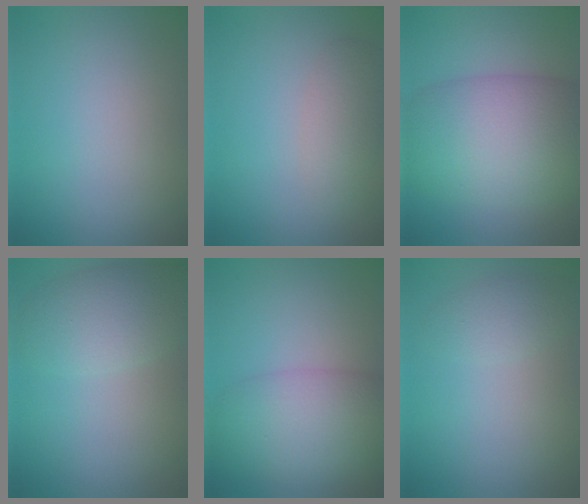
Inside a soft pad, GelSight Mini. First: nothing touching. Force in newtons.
{"total": 2.3, "press": 2.3, "slide": 0.1}
{"total": 10.7, "press": 10.7, "slide": 0.1}
{"total": 4.4, "press": 4.4, "slide": 0.1}
{"total": 6.5, "press": 6.4, "slide": 0.2}
{"total": 1.7, "press": 1.7, "slide": 0.1}